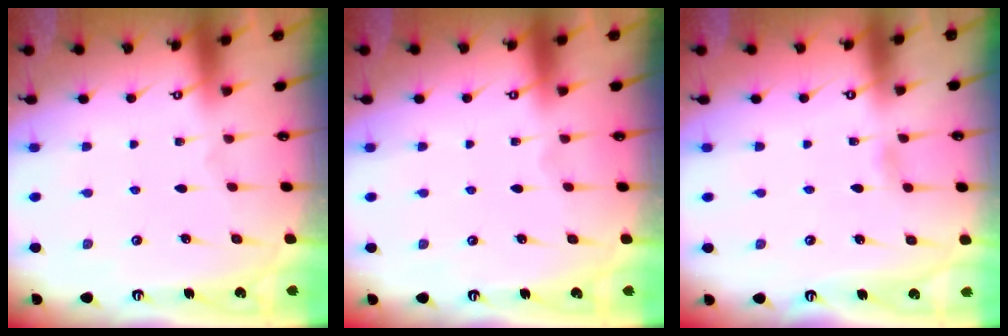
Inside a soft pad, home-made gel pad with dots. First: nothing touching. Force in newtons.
{"total": 0.0}
{"total": 3.4, "press": 3.4, "slide": 0.3}